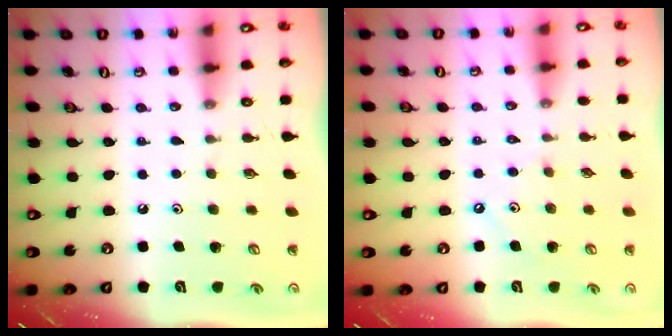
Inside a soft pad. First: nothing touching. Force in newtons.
{"total": 4.0, "press": 4.0, "slide": 0.6}